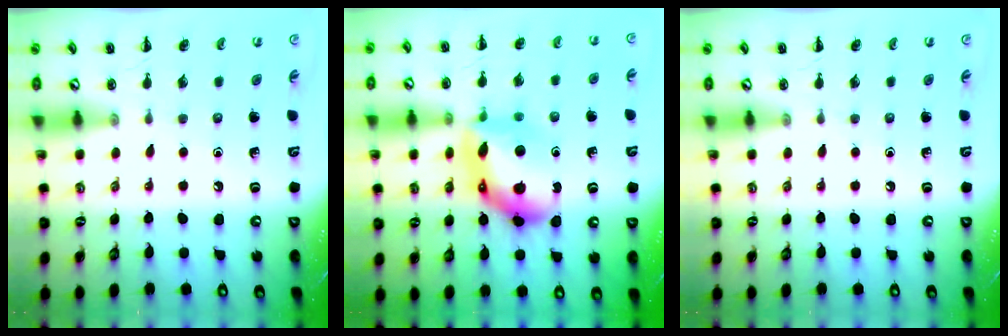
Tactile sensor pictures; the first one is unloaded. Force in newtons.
{"total": 14.7, "press": 14.6, "slide": 0.9}
{"total": 0.0}